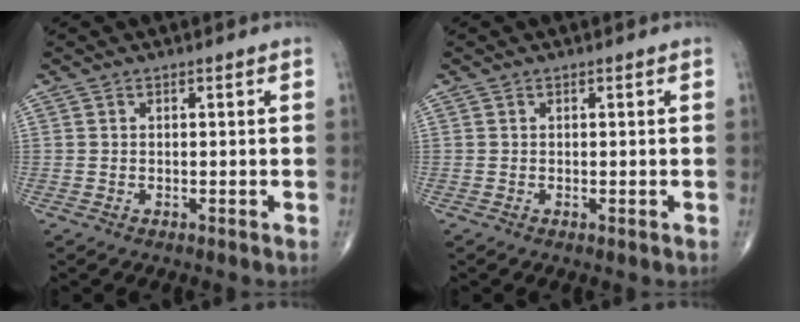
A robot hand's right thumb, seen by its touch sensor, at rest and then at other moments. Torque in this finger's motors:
{"motor_torque": [-0.44, -0.17, -0.18, -0.04, -0.01]}